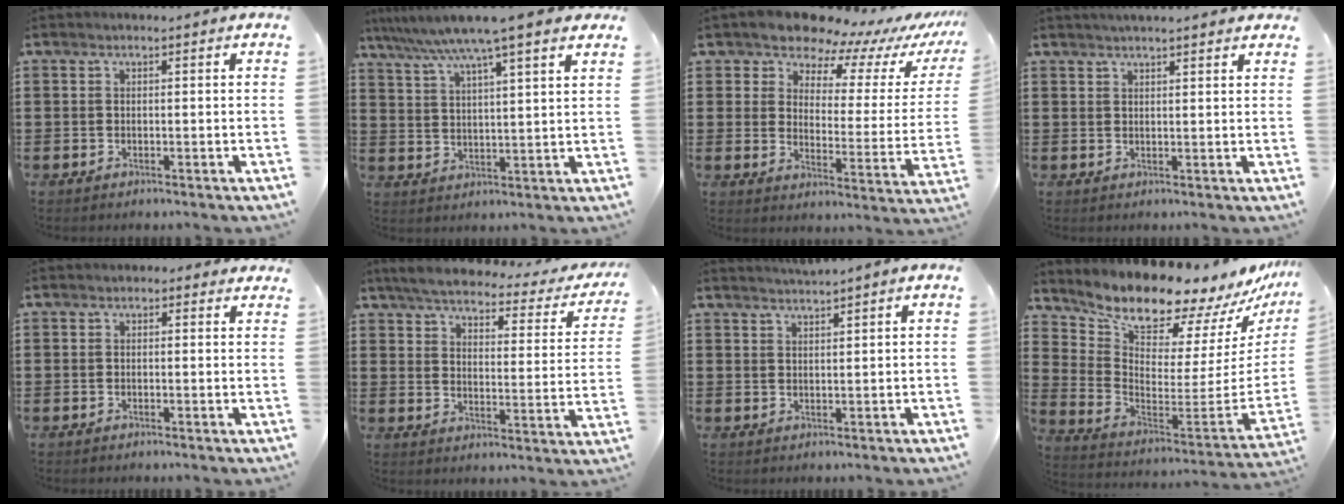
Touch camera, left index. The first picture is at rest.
{"total": 7.6, "force": [6.3, -0.4, 4.3], "torque": [-0.103, -0.028, 0.106]}
{"total": 9.8, "force": [8.8, 3.3, 2.8], "torque": [-0.066, -0.063, 0.147]}
{"total": 2.0, "force": [1.9, 0.1, 0.6], "torque": [-0.016, 0.003, 0.035]}
{"total": 0.7, "force": [-0.2, 0.6, 0.4], "torque": [-0.009, 0.004, -0.005]}
{"total": 4.9, "force": [4.5, 0.6, 2.0], "torque": [-0.064, -0.026, 0.074]}
{"total": 1.1, "force": [1.0, -0.3, 0.4], "torque": [-0.007, 0.000, 0.020]}
{"total": 11.3, "force": [10.8, 1.3, 2.9], "torque": [-0.083, -0.104, 0.182]}